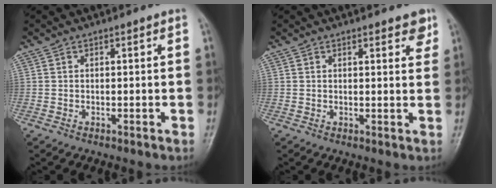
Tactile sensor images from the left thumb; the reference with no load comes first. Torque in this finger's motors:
{"motor_torque": [-0.16, -0.10, -0.07, 0.00, -0.02]}